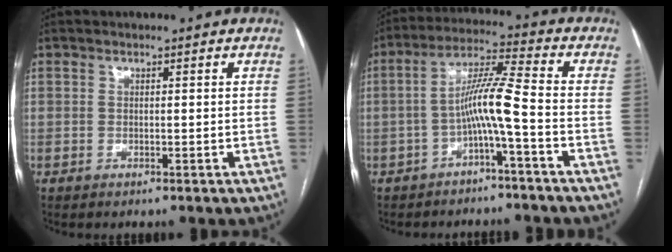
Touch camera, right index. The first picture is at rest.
{"total": 7.5, "force": [-2.5, -0.6, 7.1], "torque": [-0.130, 0.025, -0.047]}